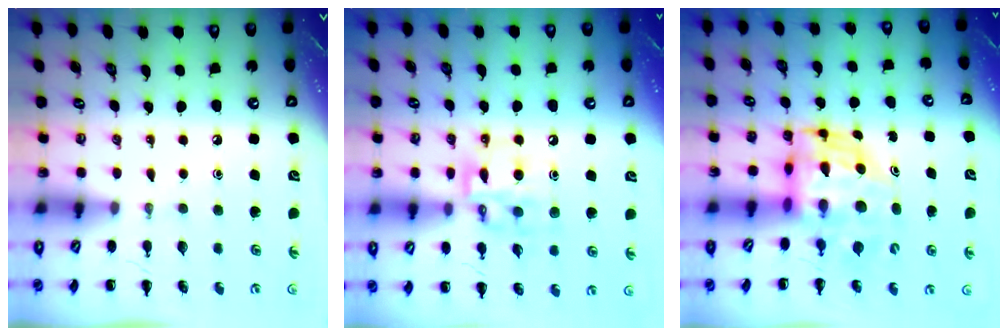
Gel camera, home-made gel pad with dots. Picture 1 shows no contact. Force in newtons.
{"total": 12.9, "press": 12.7, "slide": 2.1}
{"total": 8.5, "press": 8.4, "slide": 1.4}